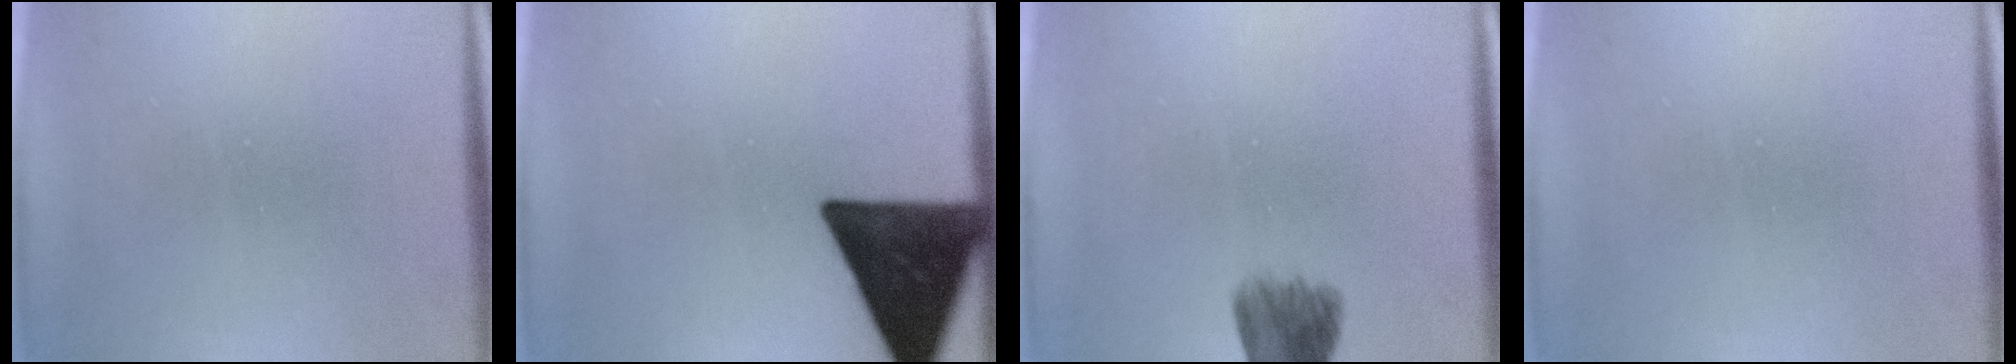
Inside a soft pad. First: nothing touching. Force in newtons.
{"total": 16.9}
{"total": 6.0}
{"total": 0.0}